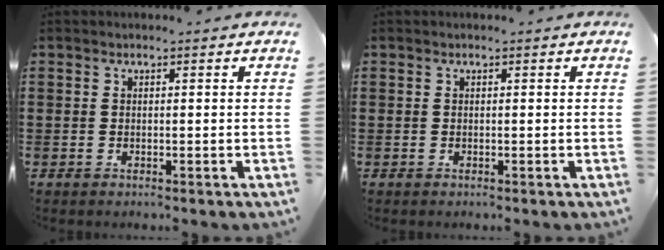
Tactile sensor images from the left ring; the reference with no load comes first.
{"total": 0.0}